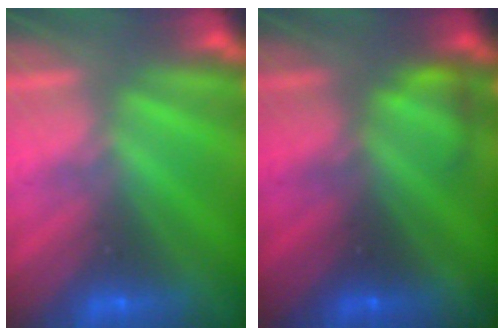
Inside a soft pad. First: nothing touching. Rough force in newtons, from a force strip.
{"total": 2.3}